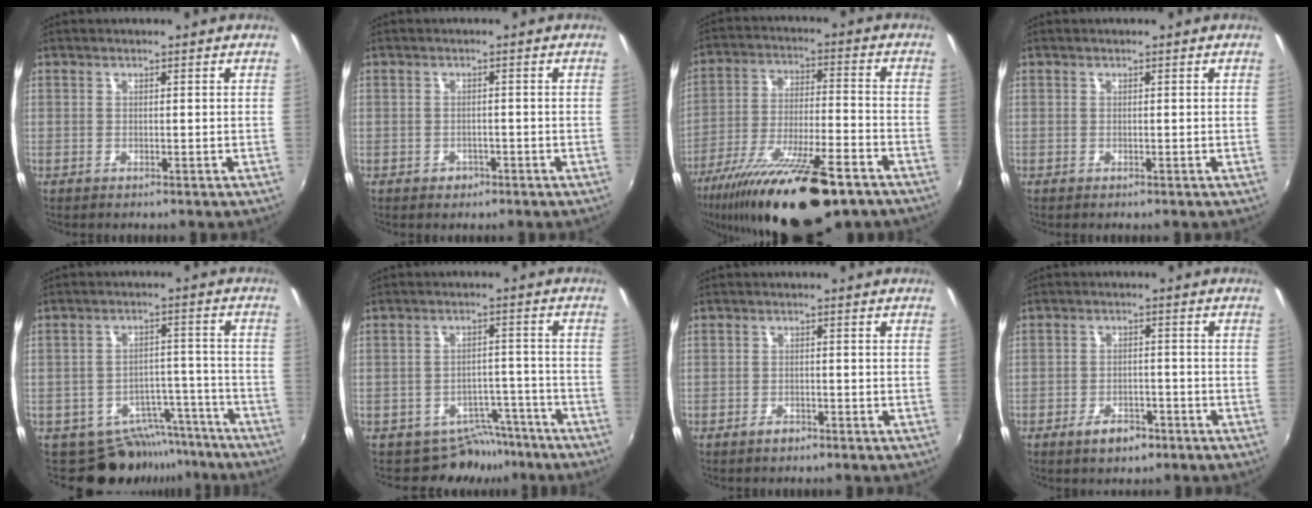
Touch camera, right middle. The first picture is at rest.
{"total": 1.9, "force": [-1.0, 1.5, 0.5], "torque": [-0.011, -0.002, -0.014]}
{"total": 23.9, "force": [-17.0, 5.7, 15.8], "torque": [-0.295, -0.060, -0.275]}
{"total": 0.0}
{"total": 10.2, "force": [-8.9, 4.7, 1.8], "torque": [-0.021, 0.031, -0.112]}
{"total": 6.8, "force": [-5.7, 3.6, 0.8], "torque": [-0.007, 0.027, -0.070]}
{"total": 1.5, "force": [-1.2, 0.7, 0.5], "torque": [-0.009, 0.000, -0.022]}
{"total": 4.6, "force": [-3.0, 2.5, 2.4], "torque": [-0.053, 0.003, -0.042]}